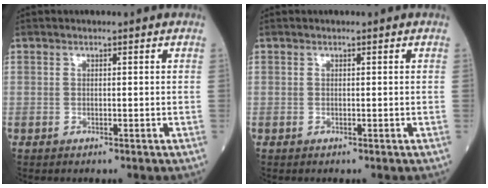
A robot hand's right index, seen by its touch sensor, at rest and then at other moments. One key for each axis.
{"total": 0.0}